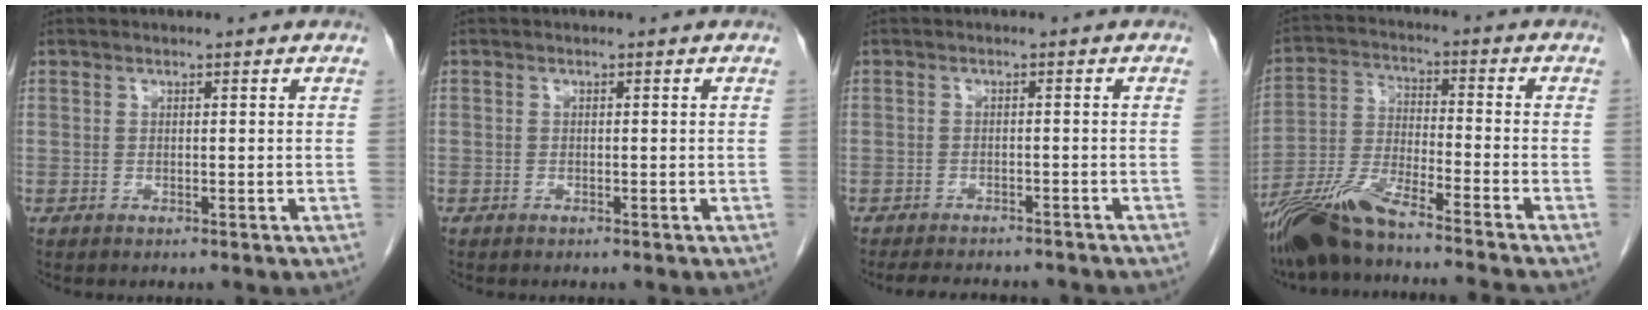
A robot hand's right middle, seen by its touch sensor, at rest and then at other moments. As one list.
[{"total": 0.0}, {"total": 10.3, "force": [-9.2, 2.7, 3.9], "torque": [-0.061, -0.005, -0.112]}, {"total": 12.9, "force": [-11.1, -0.5, 6.6], "torque": [-0.134, -0.013, -0.207]}]